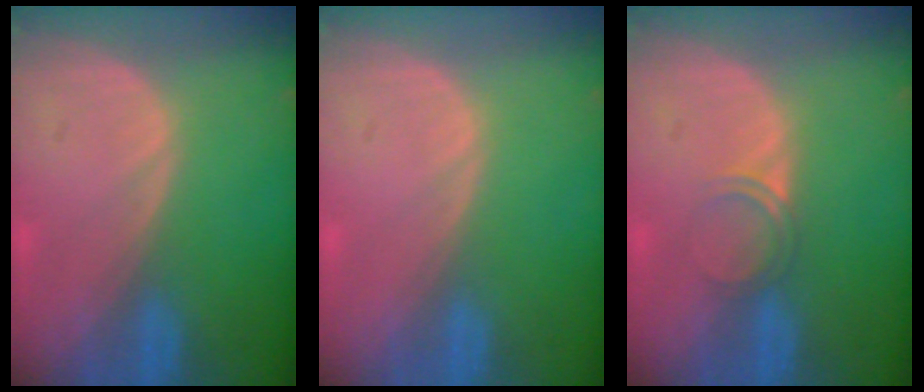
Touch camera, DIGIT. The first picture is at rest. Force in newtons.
{"total": 0.0}
{"total": 2.1, "press": 1.8, "slide": 1.1}